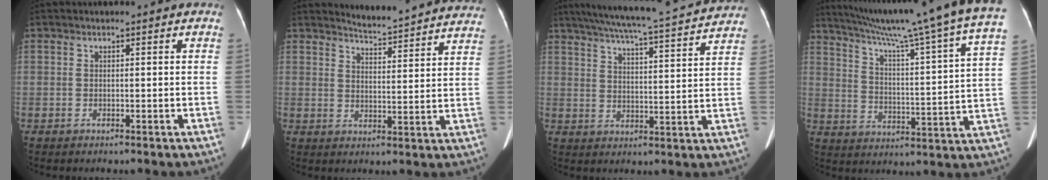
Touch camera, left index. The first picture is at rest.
{"total": 17.2, "force": [16.7, 1.1, 3.9], "torque": [-0.048, -0.057, 0.191]}
{"total": 21.0, "force": [18.8, 1.4, 9.2], "torque": [-0.159, 0.003, 0.247]}
{"total": 28.3, "force": [23.1, -0.8, 16.2], "torque": [-0.262, -0.050, 0.305]}